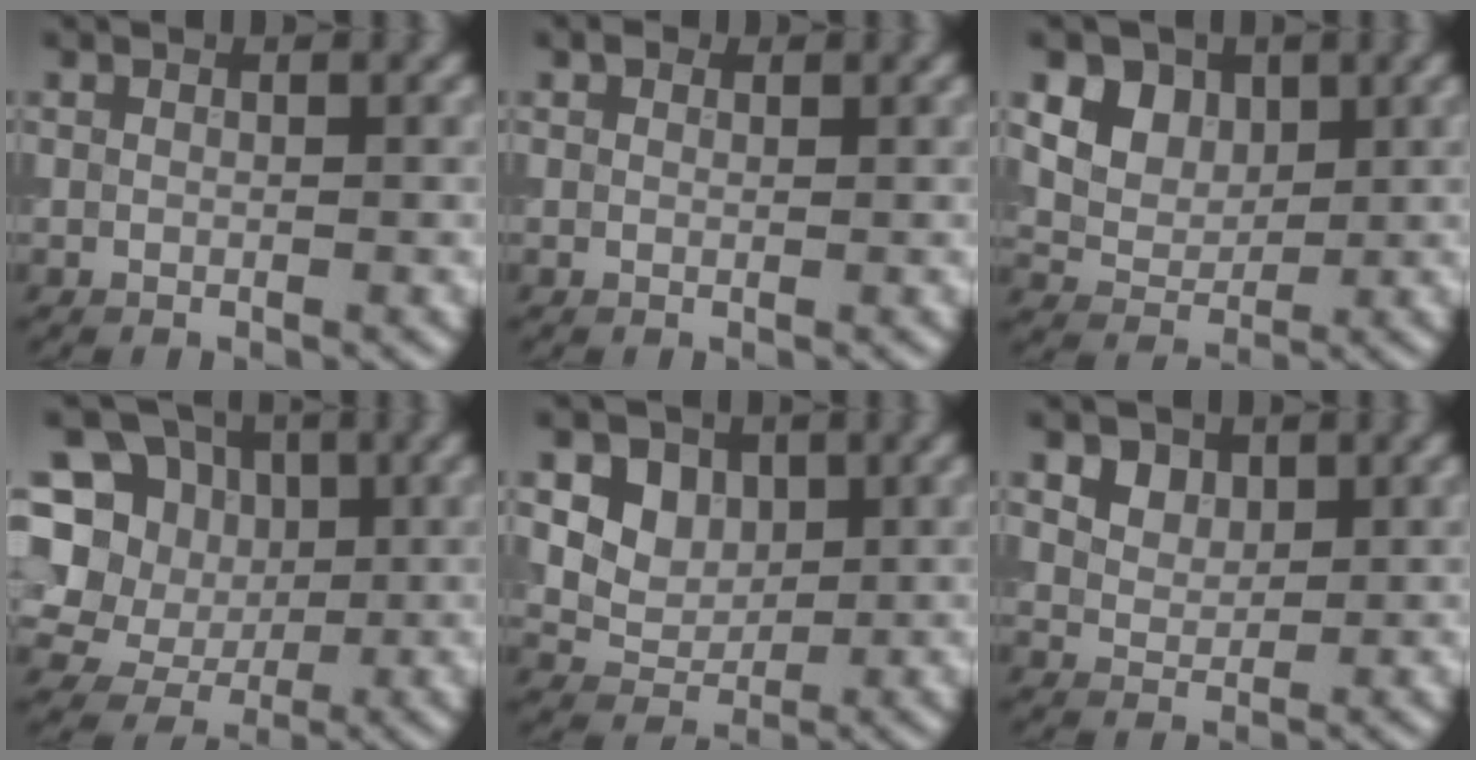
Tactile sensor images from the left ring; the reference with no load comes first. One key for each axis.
{"total": 0.6, "fx": 0.5, "fy": 0.4, "fz": 0.2, "tx": -0.002, "ty": -0.001, "tz": 0.001}
{"total": 9.5, "fx": 4.7, "fy": 7.3, "fz": 3.9, "tx": -0.083, "ty": 0.022, "tz": 0.075}
{"total": 11.5, "fx": 1.7, "fy": 10.3, "fz": 5.0, "tx": -0.133, "ty": 0.047, "tz": -0.004}
{"total": 6.6, "fx": 3.0, "fy": 5.2, "fz": 2.8, "tx": -0.058, "ty": 0.007, "tz": 0.057}
{"total": 4.2, "fx": 2.9, "fy": 2.6, "fz": 1.7, "tx": -0.053, "ty": 0.005, "tz": 0.048}